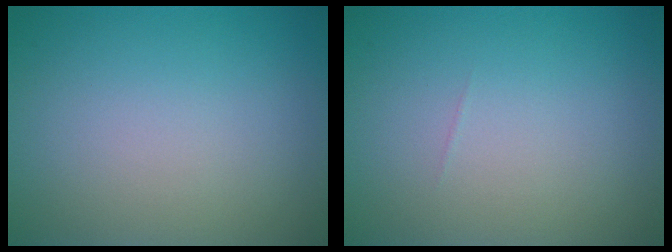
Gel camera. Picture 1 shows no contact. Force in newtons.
{"total": 0.0}